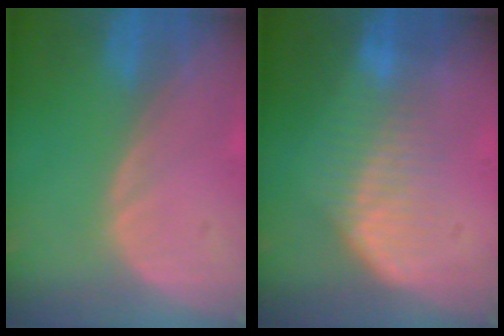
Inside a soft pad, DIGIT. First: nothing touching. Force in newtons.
{"total": 6.5, "press": 6.0, "slide": 2.4}